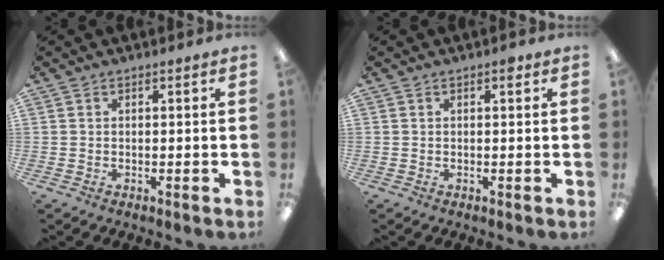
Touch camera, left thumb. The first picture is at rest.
{"total": 0.9, "force": [0.4, 0.3, 0.8], "torque": [-0.010, 0.000, 0.005]}